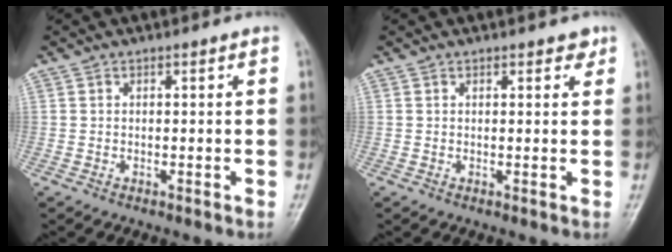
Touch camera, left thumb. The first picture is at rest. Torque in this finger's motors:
{"motor_torque": [-0.05, -0.07, 0.03, 0.05, -0.03]}